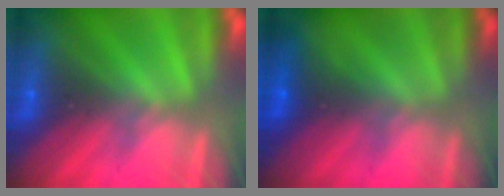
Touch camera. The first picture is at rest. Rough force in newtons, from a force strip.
{"total": 1.2}